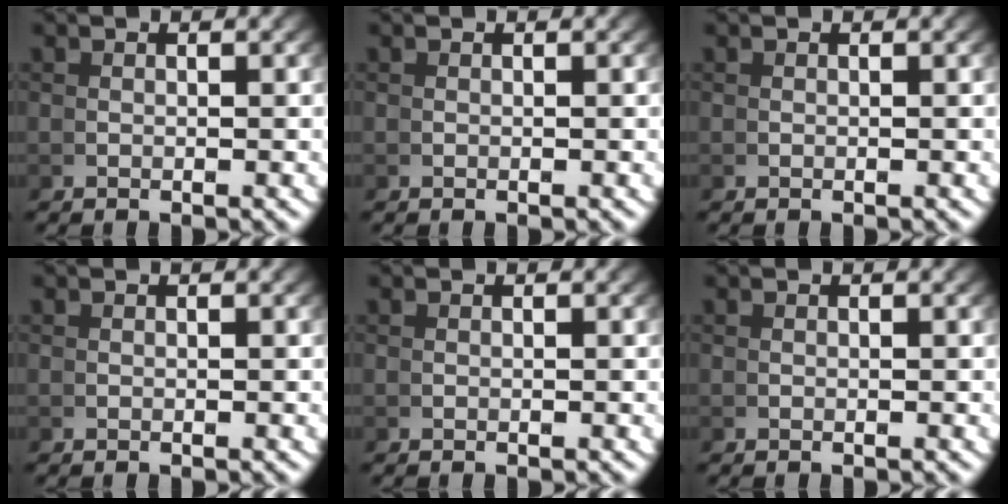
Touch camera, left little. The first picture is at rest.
{"total": 0.0}
{"total": 0.0}
{"total": 0.0}
{"total": 0.0}
{"total": 0.0}